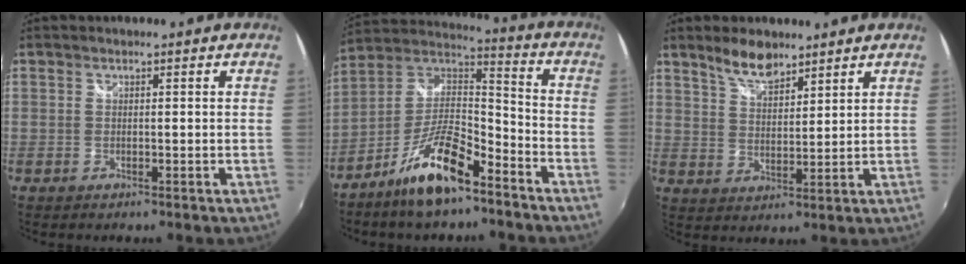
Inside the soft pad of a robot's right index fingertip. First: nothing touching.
{"total": 14.6, "force": [-9.2, 4.5, 10.4], "torque": [-0.213, 0.007, -0.171]}
{"total": 6.3, "force": [5.1, 2.1, 3.0], "torque": [-0.049, 0.001, 0.096]}